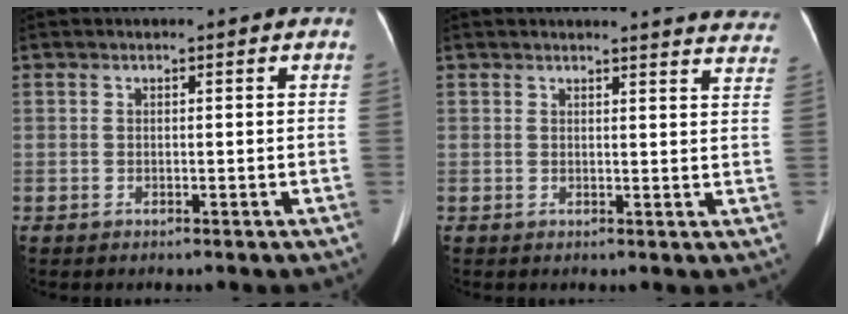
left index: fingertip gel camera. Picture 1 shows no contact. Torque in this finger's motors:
{"motor_torque": [-0.02, -2.12, 0.09, 0.02]}